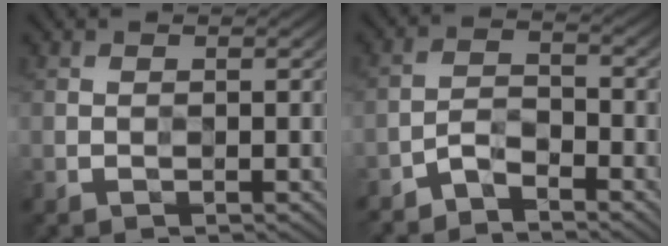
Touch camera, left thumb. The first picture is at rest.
{"total": 3.8, "force": [-3.3, 0.8, 1.7], "torque": [-0.036, 0.000, -0.076]}